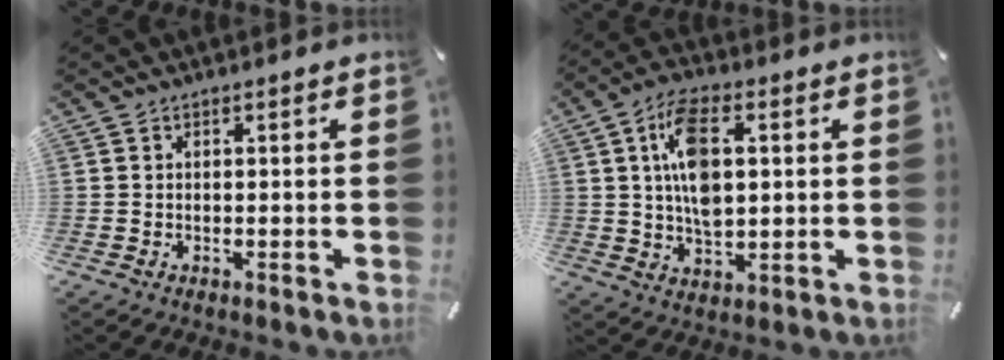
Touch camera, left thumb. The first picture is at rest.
{"total": 11.5, "force": [2.2, 6.2, 9.4], "torque": [-0.178, 0.000, 0.034]}